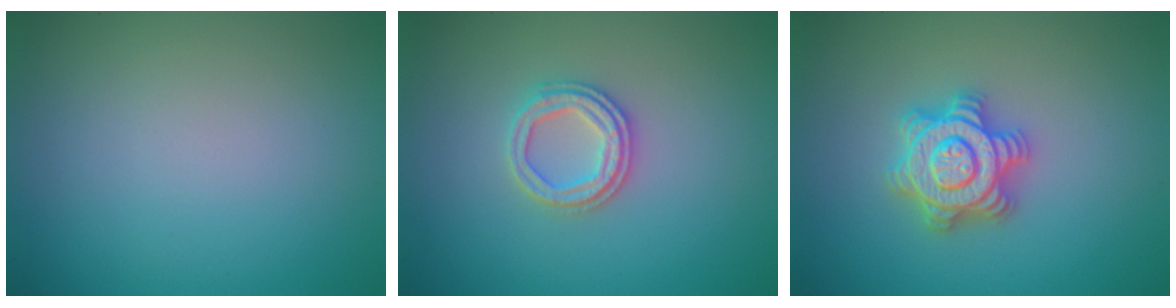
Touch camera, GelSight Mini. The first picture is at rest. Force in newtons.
{"total": 2.6, "press": 2.5, "slide": 0.7}
{"total": 4.7, "press": 4.7, "slide": 0.6}